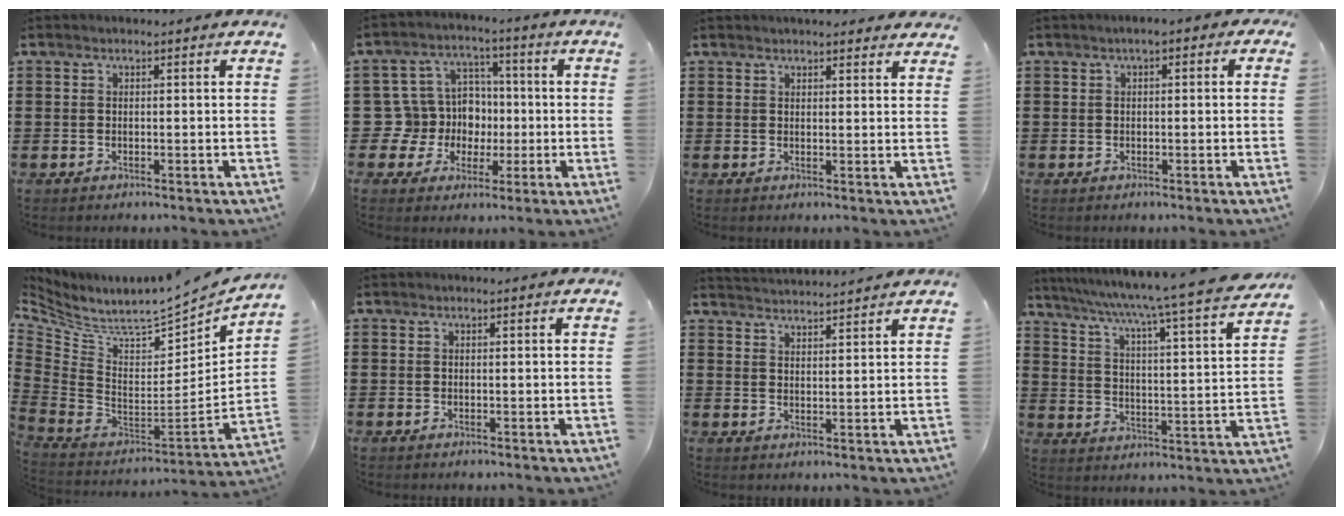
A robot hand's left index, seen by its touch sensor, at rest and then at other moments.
{"total": 9.5, "force": [0.2, 9.2, 2.5], "torque": [-0.094, 0.002, 0.010]}
{"total": 2.4, "force": [2.3, 0.4, 0.4], "torque": [-0.013, -0.001, 0.045]}
{"total": 1.4, "force": [-0.2, 0.7, 1.2], "torque": [-0.023, 0.003, -0.007]}
{"total": 4.6, "force": [4.2, 0.7, 1.9], "torque": [-0.068, -0.061, 0.068]}
{"total": 0.0}
{"total": 2.8, "force": [2.7, -0.5, -0.4], "torque": [-0.002, -0.013, 0.050]}
{"total": 6.5, "force": [5.5, -1.2, 3.2], "torque": [-0.084, -0.056, 0.081]}